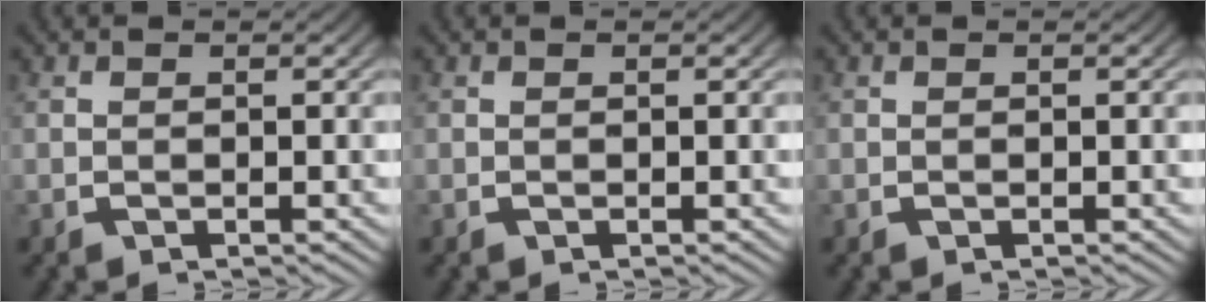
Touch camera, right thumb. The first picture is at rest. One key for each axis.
{"total": 0.0}
{"total": 0.0}